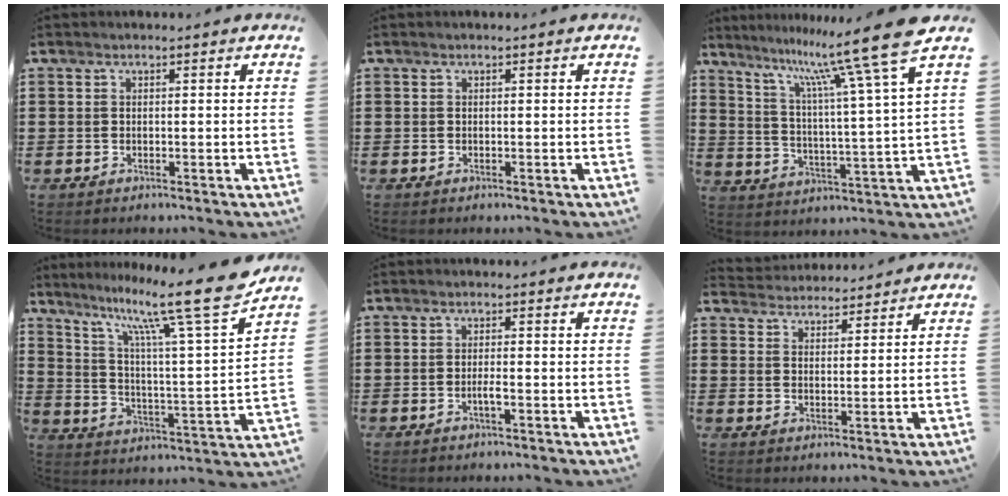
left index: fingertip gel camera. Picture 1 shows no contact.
{"total": 0.0}
{"total": 12.5, "force": [9.8, -1.3, 7.7], "torque": [-0.159, -0.060, 0.151]}
{"total": 14.4, "force": [11.6, -0.2, 8.5], "torque": [-0.169, -0.082, 0.182]}
{"total": 1.7, "force": [-0.7, 0.3, 1.5], "torque": [-0.028, 0.000, -0.012]}
{"total": 3.7, "force": [3.6, 0.5, -0.3], "torque": [-0.009, -0.014, 0.067]}